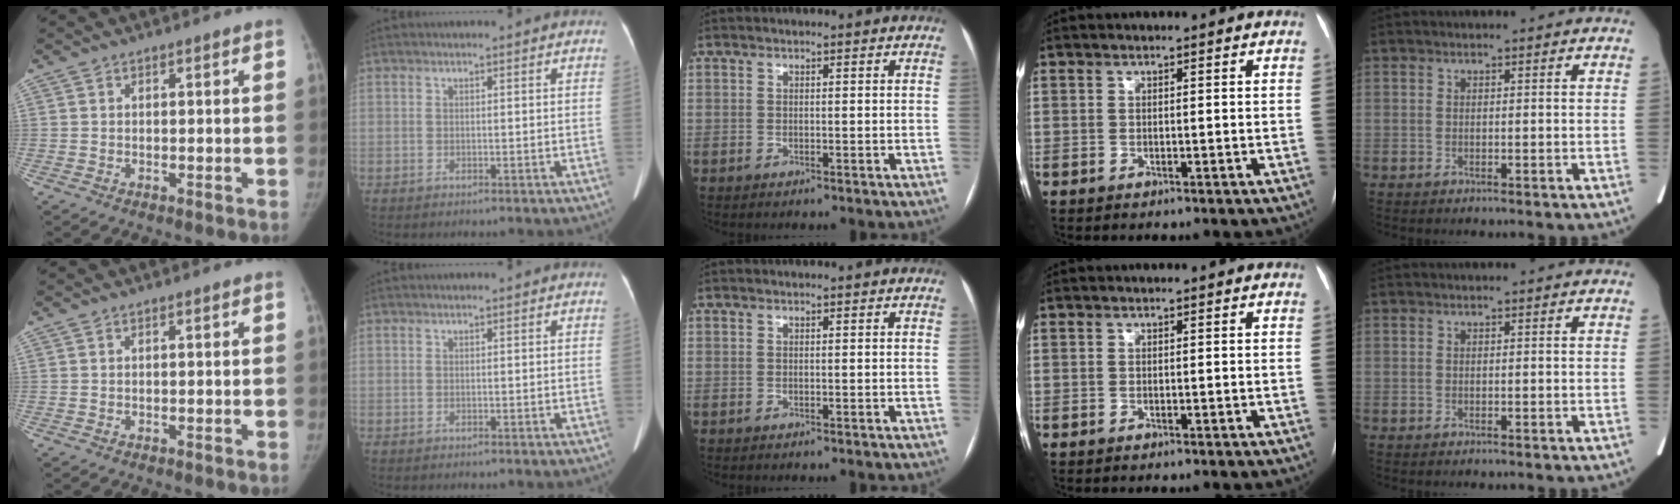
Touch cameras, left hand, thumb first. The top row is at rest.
{}